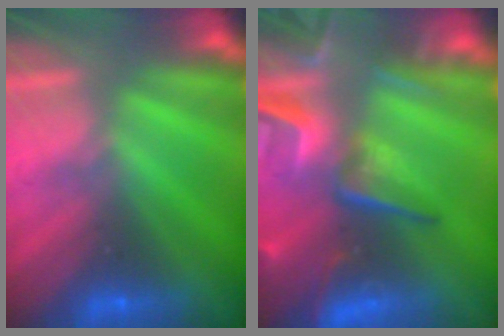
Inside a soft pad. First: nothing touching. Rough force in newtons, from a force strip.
{"total": 7.6}